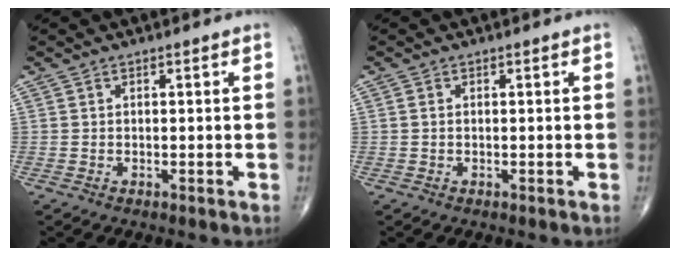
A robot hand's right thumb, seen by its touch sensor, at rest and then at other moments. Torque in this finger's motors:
{"motor_torque": [-0.39, 0.20, -0.01, -0.24, -0.01]}